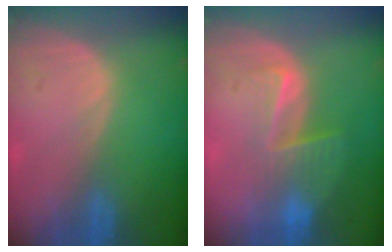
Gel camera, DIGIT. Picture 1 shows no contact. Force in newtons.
{"total": 6.6, "press": 5.6, "slide": 3.6}